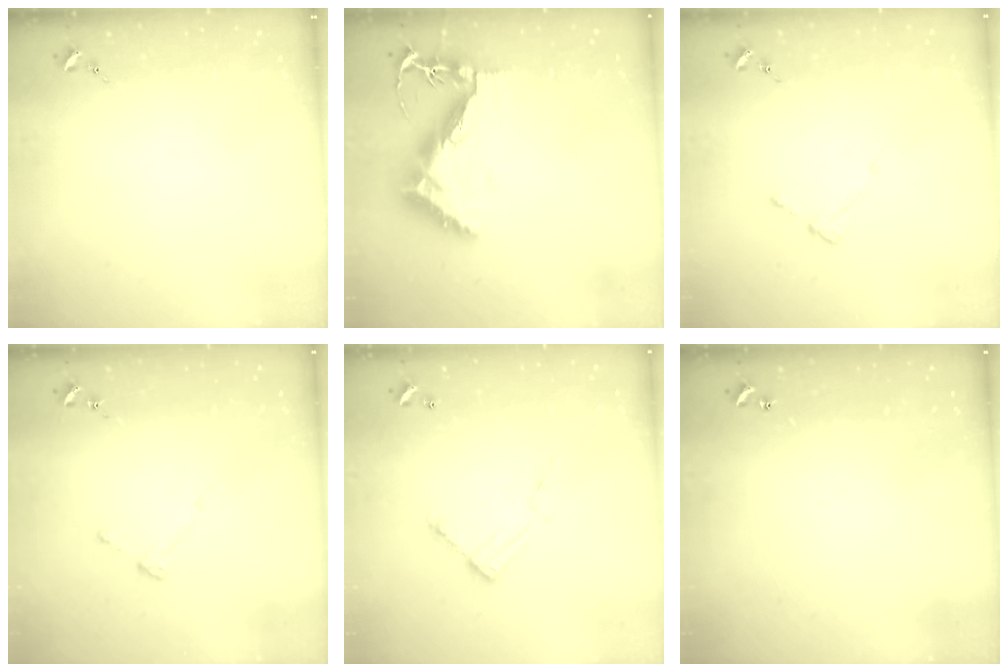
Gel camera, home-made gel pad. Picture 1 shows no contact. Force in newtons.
{"total": 12.4, "press": 12.3, "slide": 1.4}
{"total": 4.4, "press": 4.3, "slide": 0.7}
{"total": 4.7, "press": 4.7, "slide": 0.6}
{"total": 8.7, "press": 8.7, "slide": 0.4}
{"total": 0.9, "press": 0.9, "slide": 0.2}